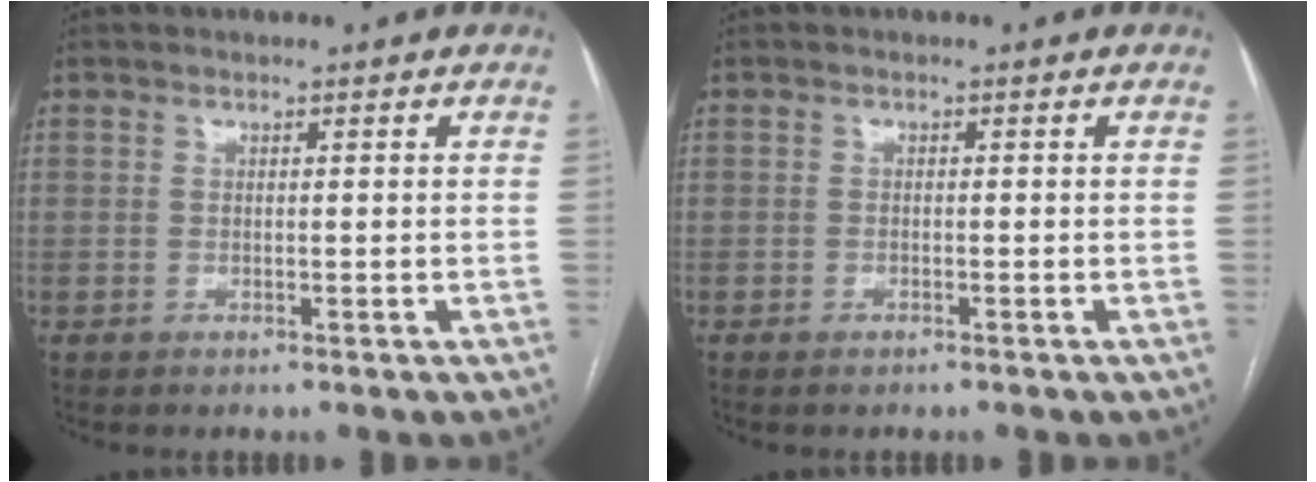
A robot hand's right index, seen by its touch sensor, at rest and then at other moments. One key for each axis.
{"total": 0.9, "fx": -0.8, "fy": 0.2, "fz": 0.4, "tx": -0.008, "ty": -0.001, "tz": -0.010}